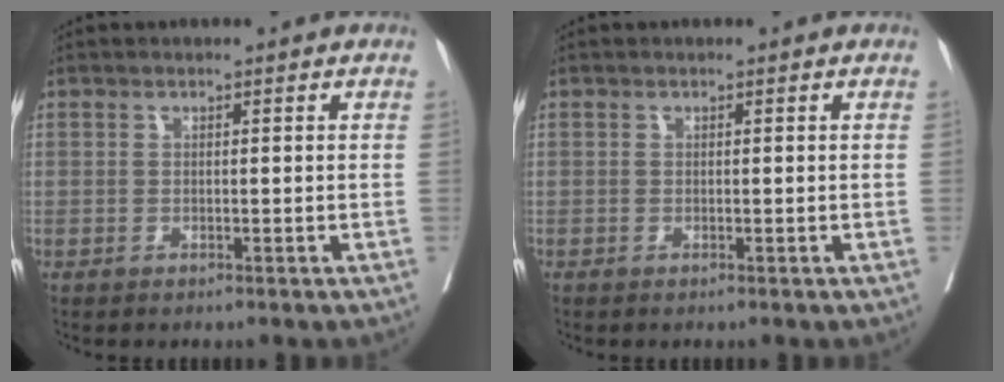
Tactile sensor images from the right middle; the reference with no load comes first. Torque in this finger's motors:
{"motor_torque": [-0.01, 0.00, 0.00, 0.00]}